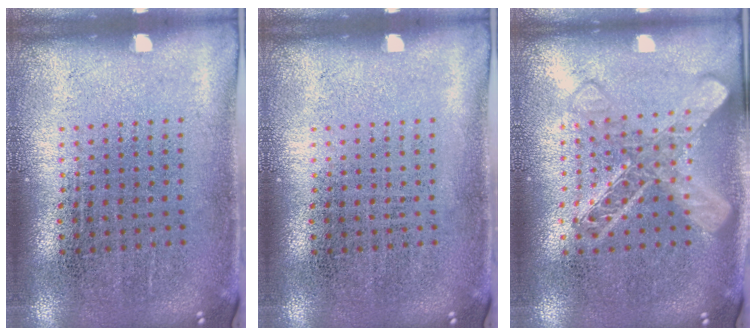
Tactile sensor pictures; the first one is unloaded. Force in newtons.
{"total": 0.0}
{"total": 2.0, "press": 2.0, "slide": 0.2}